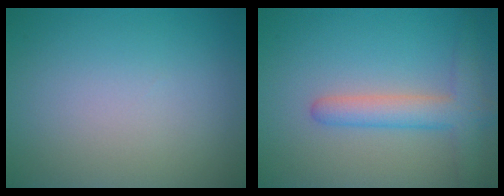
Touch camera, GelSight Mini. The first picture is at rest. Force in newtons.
{"total": 4.0, "press": 4.0, "slide": 0.3}